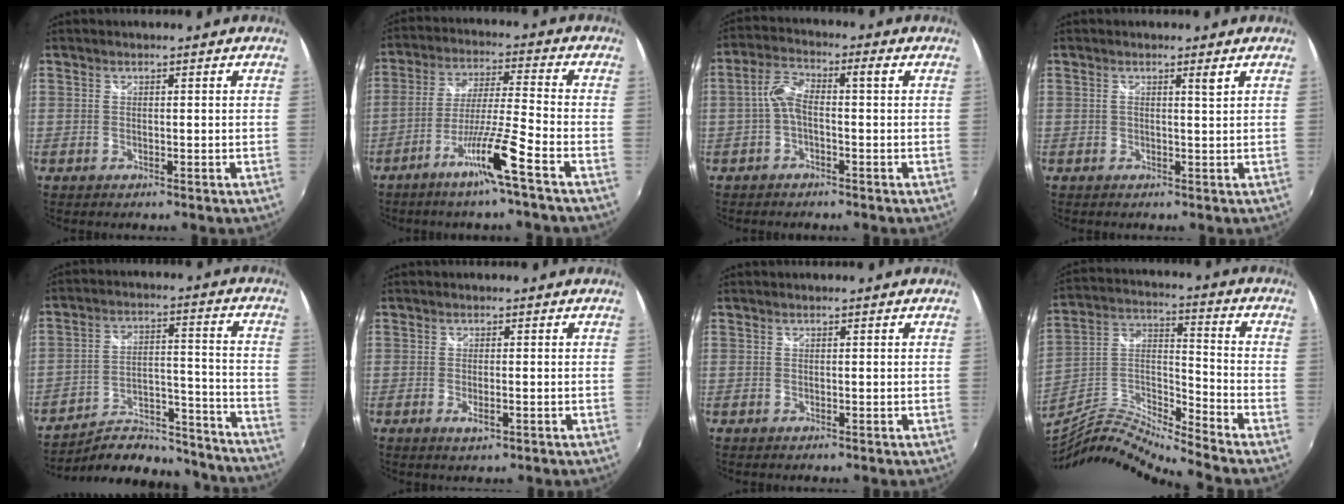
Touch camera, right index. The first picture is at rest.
{"total": 10.5, "force": [-6.1, -1.4, 8.4], "torque": [-0.169, -0.005, -0.115]}
{"total": 5.1, "force": [-1.0, 1.7, 4.7], "torque": [-0.095, 0.015, -0.021]}
{"total": 1.2, "force": [0.6, -0.4, 1.0], "torque": [-0.015, -0.002, 0.009]}
{"total": 22.2, "force": [-19.8, 7.3, 6.9], "torque": [-0.116, 0.040, -0.255]}
{"total": 2.5, "force": [-0.9, 0.8, 2.2], "torque": [-0.042, -0.007, -0.014]}
{"total": 0.0}
{"total": 12.9, "force": [-11.5, -0.6, 5.7], "torque": [-0.123, -0.001, -0.233]}